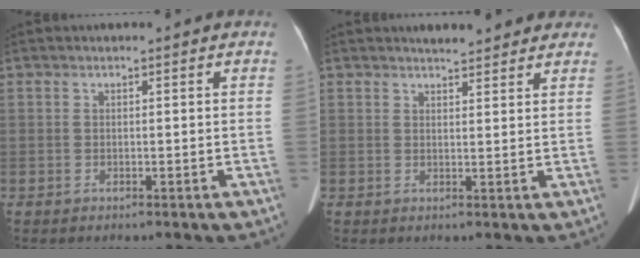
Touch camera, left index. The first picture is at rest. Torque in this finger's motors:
{"motor_torque": [0.40, -0.39, 0.03, 0.01]}